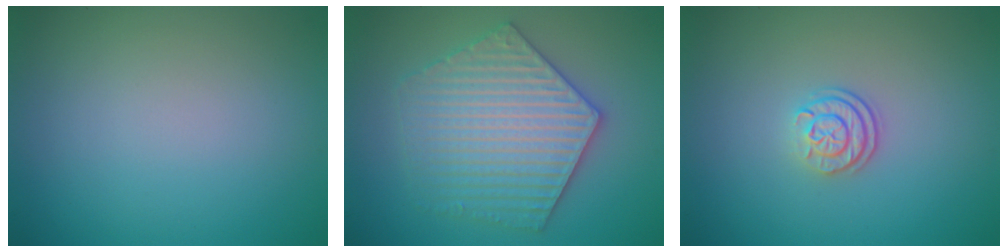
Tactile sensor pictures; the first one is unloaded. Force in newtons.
{"total": 6.1, "press": 6.1, "slide": 0.8}
{"total": 2.4, "press": 1.8, "slide": 1.5}